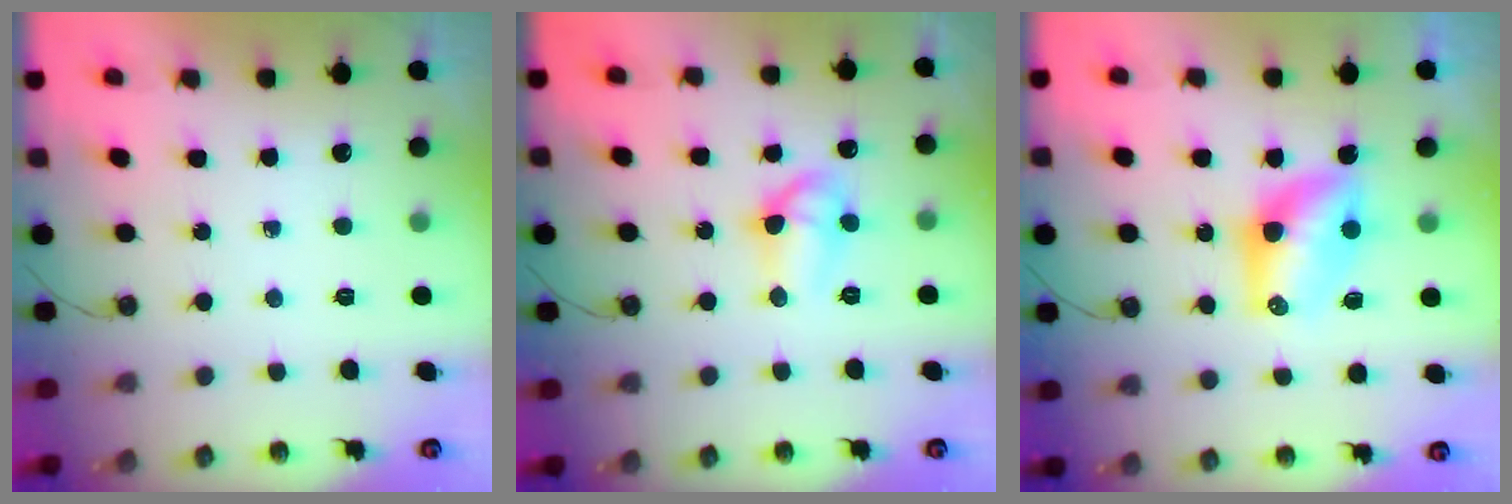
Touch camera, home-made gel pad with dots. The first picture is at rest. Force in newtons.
{"total": 9.4, "press": 9.3, "slide": 1.0}
{"total": 9.2, "press": 8.7, "slide": 3.0}